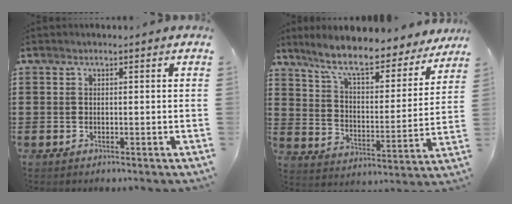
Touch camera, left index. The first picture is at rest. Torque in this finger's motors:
{"motor_torque": [1.10, -1.03, 0.97, 0.21]}